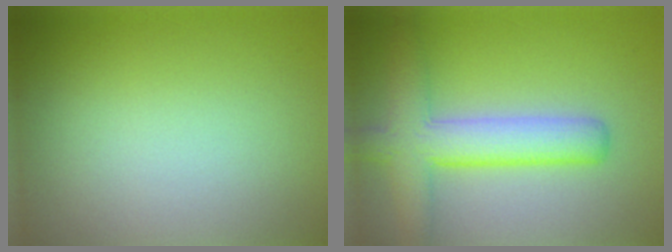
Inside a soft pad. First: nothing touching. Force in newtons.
{"total": 5.6, "press": 5.6, "slide": 0.1}